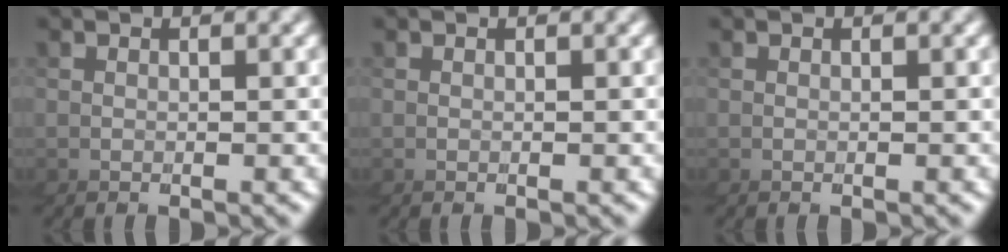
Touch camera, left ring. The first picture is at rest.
{"total": 0.0}
{"total": 0.0}